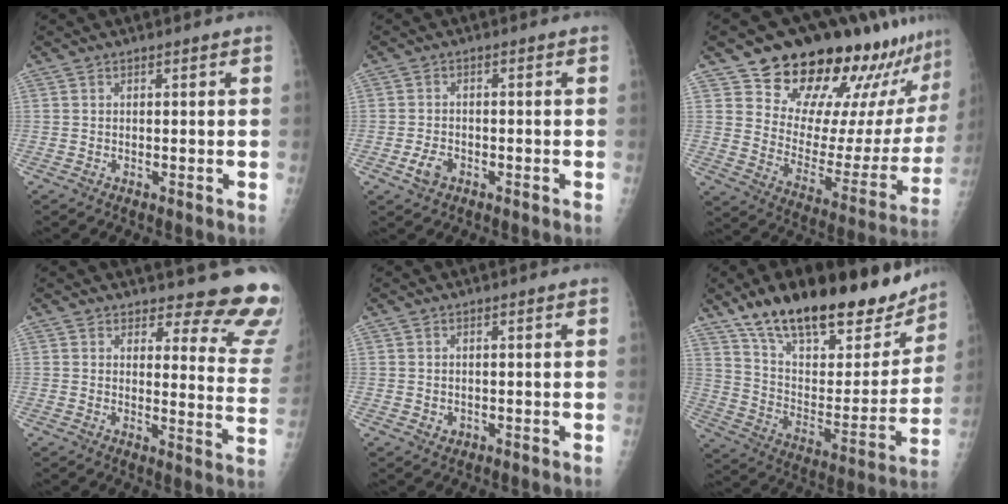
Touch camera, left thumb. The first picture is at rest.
{"total": 3.5, "force": [-1.7, 2.4, 1.9], "torque": [-0.032, 0.005, -0.030]}
{"total": 26.6, "force": [23.0, 9.1, 9.7], "torque": [-0.095, -0.151, 0.312]}
{"total": 15.3, "force": [14.0, 4.6, 4.2], "torque": [0.008, -0.136, 0.132]}
{"total": 1.5, "force": [-0.2, 1.4, 0.5], "torque": [-0.003, 0.001, 0.001]}
{"total": 29.0, "force": [21.2, 11.2, 16.3], "torque": [-0.217, -0.070, 0.333]}